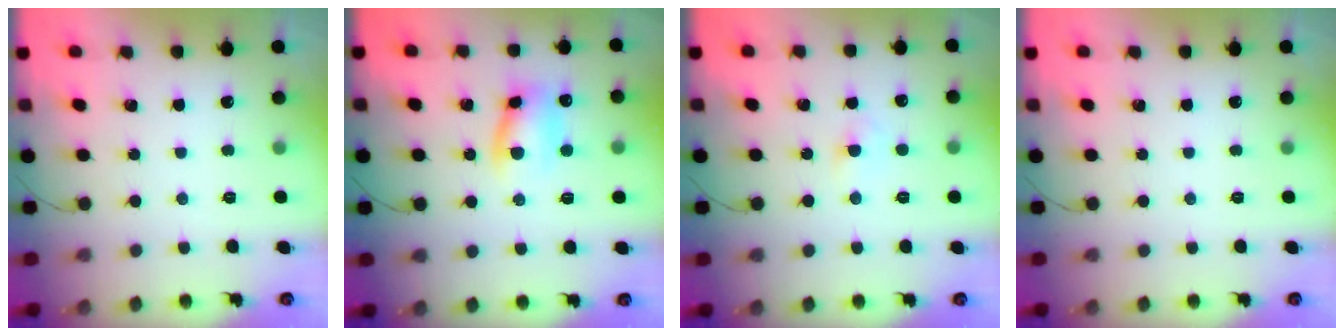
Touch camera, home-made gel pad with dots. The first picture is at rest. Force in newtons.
{"total": 9.6, "press": 9.6, "slide": 1.0}
{"total": 2.5, "press": 2.3, "slide": 1.0}
{"total": 0.0}